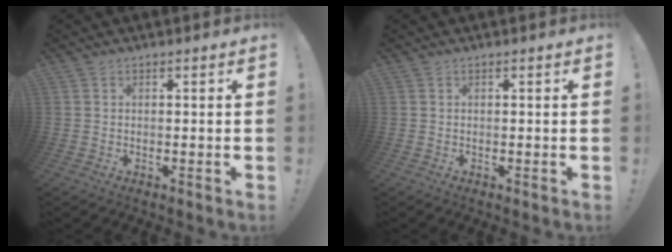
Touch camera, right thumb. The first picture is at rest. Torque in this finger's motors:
{"motor_torque": [-0.02, -0.02, 0.05, 0.02, 0.01]}